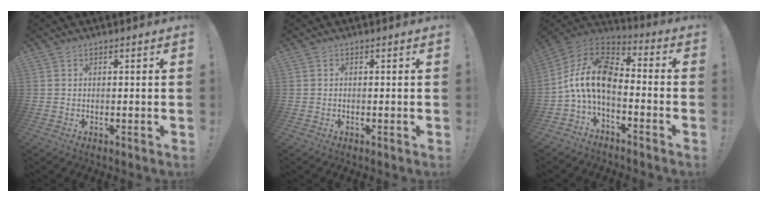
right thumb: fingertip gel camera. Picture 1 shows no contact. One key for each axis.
{"total": 0.0}
{"total": 14.8, "fx": -1.6, "fy": 8.4, "fz": 12.0, "tx": -0.230, "ty": 0.014, "tz": -0.021}